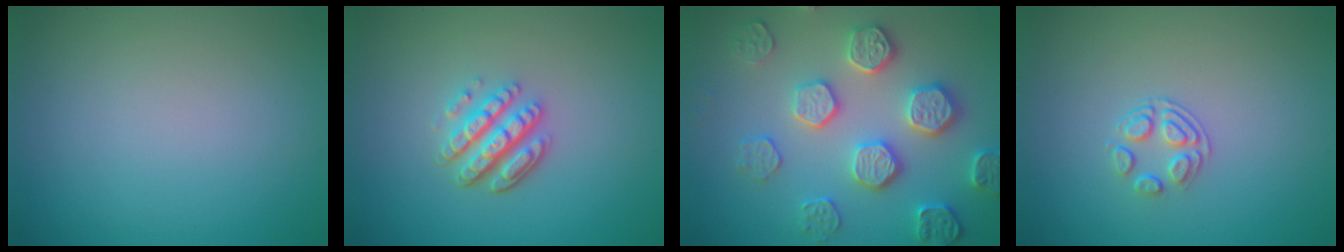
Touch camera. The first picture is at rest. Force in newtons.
{"total": 4.1, "press": 3.2, "slide": 2.5}
{"total": 4.9, "press": 4.7, "slide": 1.3}
{"total": 1.8, "press": 1.2, "slide": 1.4}